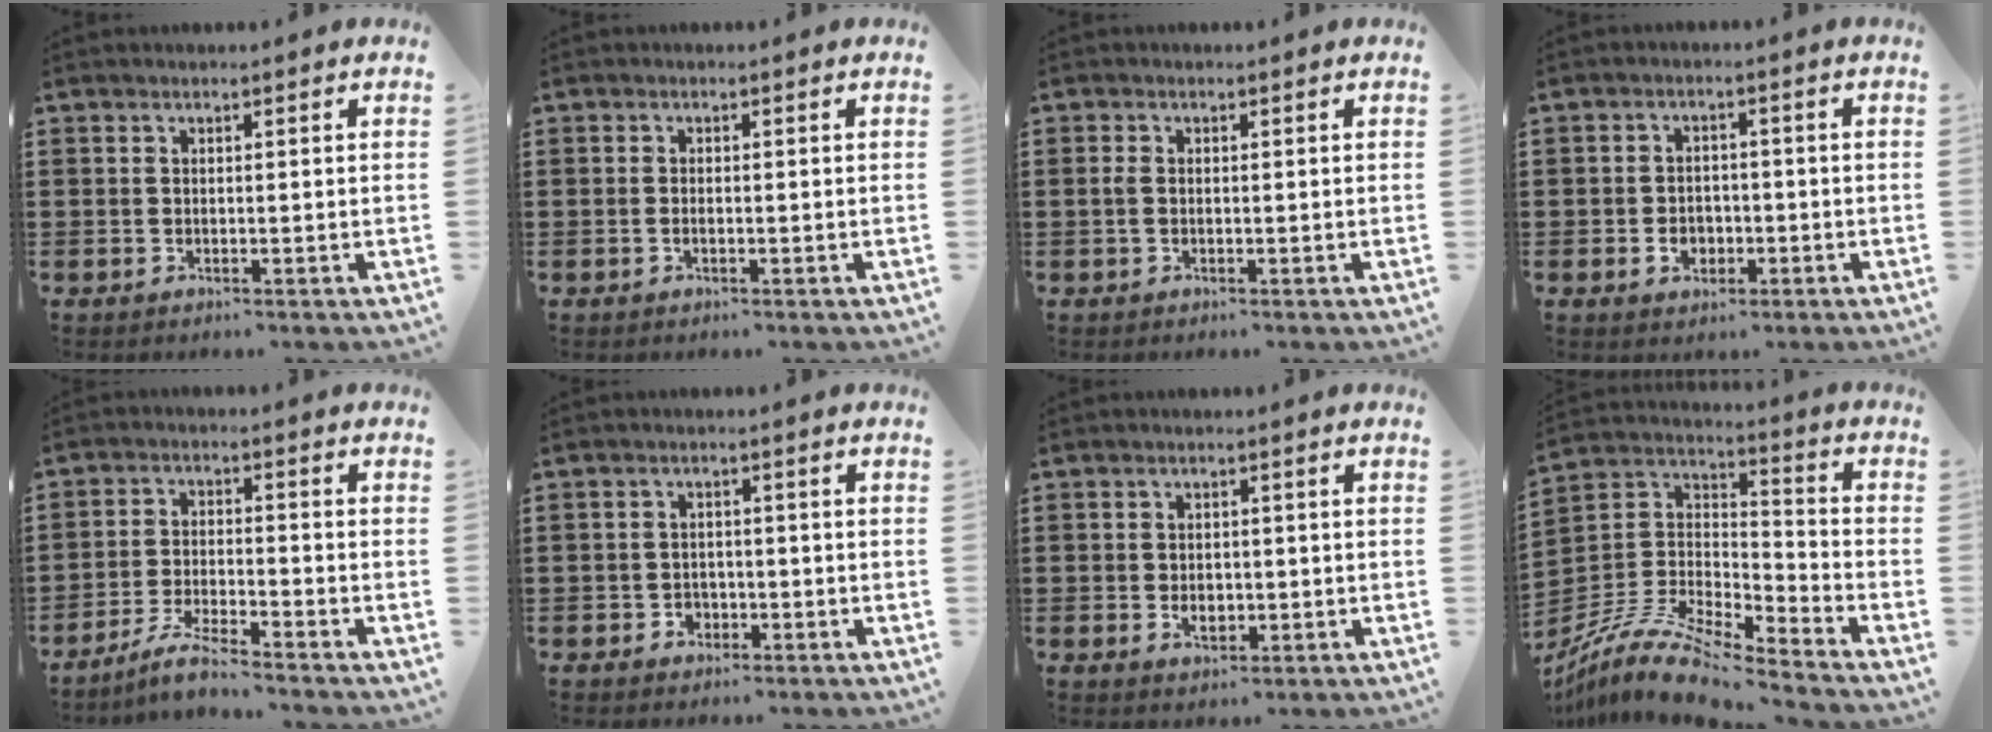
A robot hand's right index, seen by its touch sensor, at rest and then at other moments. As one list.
[{"total": 0.7, "force": [-0.3, 0.2, 0.5], "torque": [-0.012, -0.004, -0.004]}, {"total": 1.3, "force": [-0.2, 0.7, 1.1], "torque": [-0.030, 0.000, -0.008]}, {"total": 3.2, "force": [-1.0, 2.6, 1.6], "torque": [-0.027, 0.000, -0.022]}, {"total": 4.8, "force": [-4.4, 0.0, 1.9], "torque": [-0.047, -0.004, -0.088]}, {"total": 1.9, "force": [-1.0, 1.6, 0.5], "torque": [-0.014, 0.001, -0.022]}, {"total": 2.6, "force": [-0.4, 1.8, 1.9], "torque": [-0.029, 0.001, -0.011]}, {"total": 10.8, "force": [-9.3, 2.6, 4.7], "torque": [-0.100, 0.017, -0.188]}]